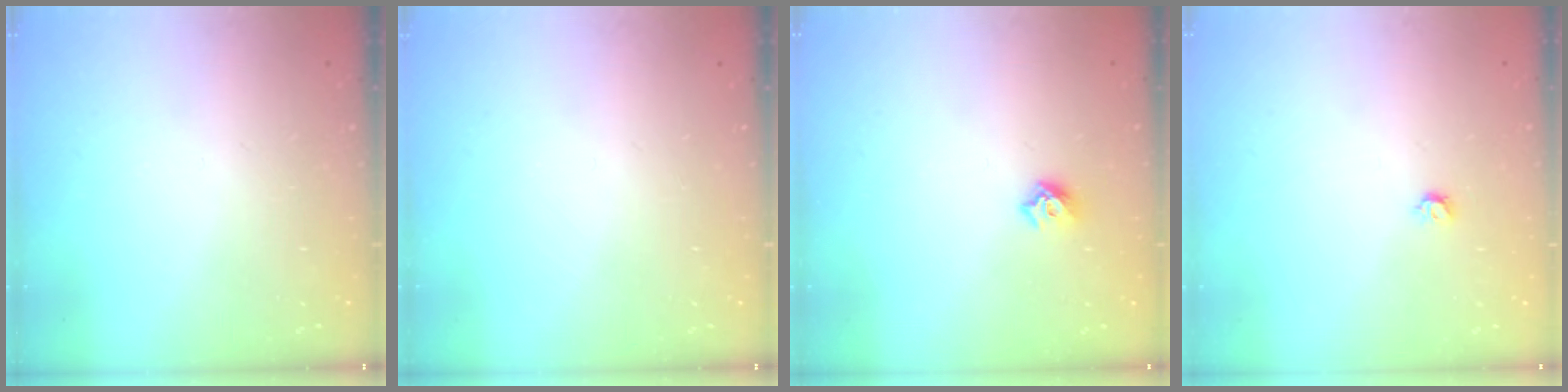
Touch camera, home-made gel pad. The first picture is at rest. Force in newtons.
{"total": 0.0}
{"total": 5.4, "press": 5.3, "slide": 1.0}
{"total": 3.7, "press": 3.6, "slide": 0.7}